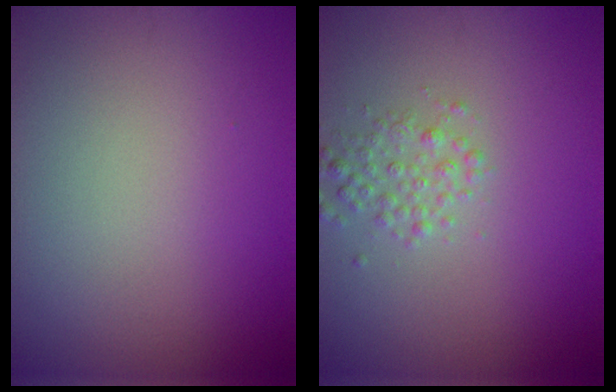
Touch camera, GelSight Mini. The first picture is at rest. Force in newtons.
{"total": 2.0, "press": 2.0, "slide": 0.1}